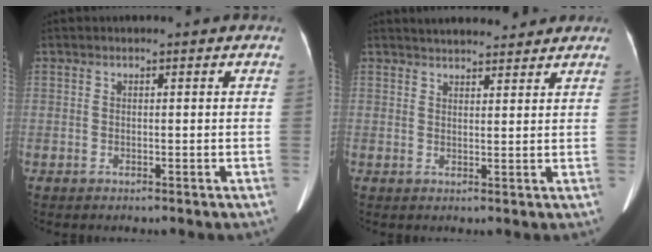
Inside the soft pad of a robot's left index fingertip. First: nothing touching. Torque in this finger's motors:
{"motor_torque": [0.01, -0.14, -0.02, -0.04]}